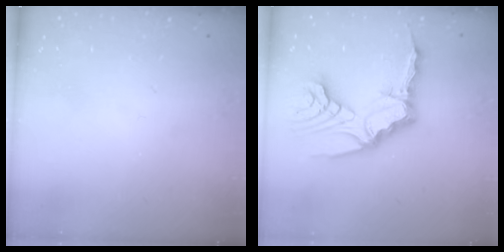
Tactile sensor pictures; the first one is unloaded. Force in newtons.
{"total": 15.4, "press": 15.2, "slide": 2.1}